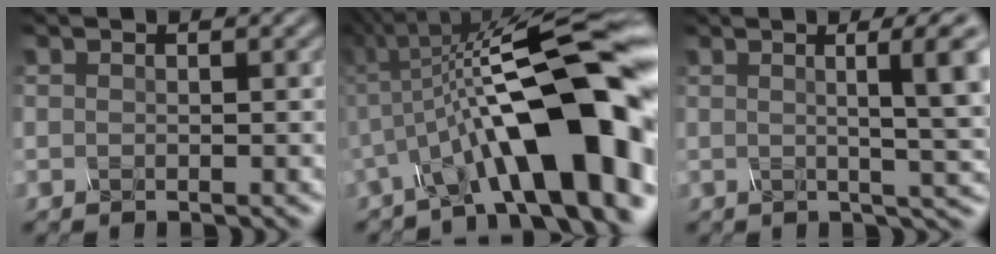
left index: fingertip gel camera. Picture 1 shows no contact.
{"total": 15.0, "force": [-3.3, 4.9, 13.7], "torque": [-0.182, 0.031, -0.061]}
{"total": 8.3, "force": [1.3, 2.1, 7.9], "torque": [-0.072, 0.018, 0.013]}